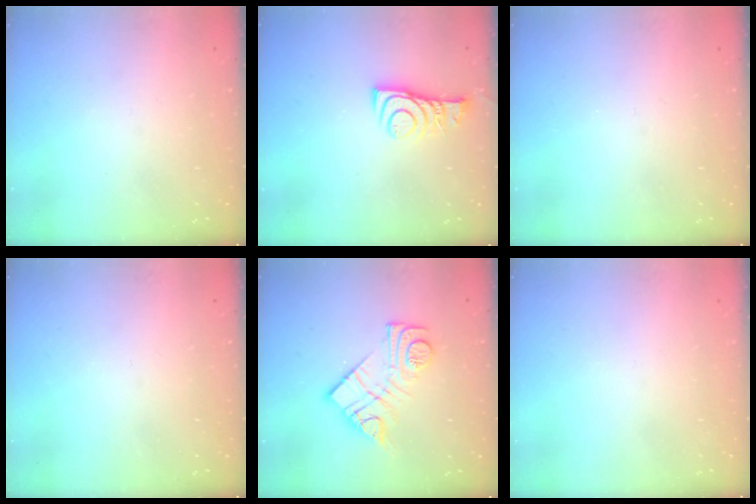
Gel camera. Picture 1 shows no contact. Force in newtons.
{"total": 8.9, "press": 8.8, "slide": 0.8}
{"total": 0.0}
{"total": 0.0}
{"total": 13.4, "press": 13.3, "slide": 0.8}
{"total": 1.6, "press": 1.6, "slide": 0.1}